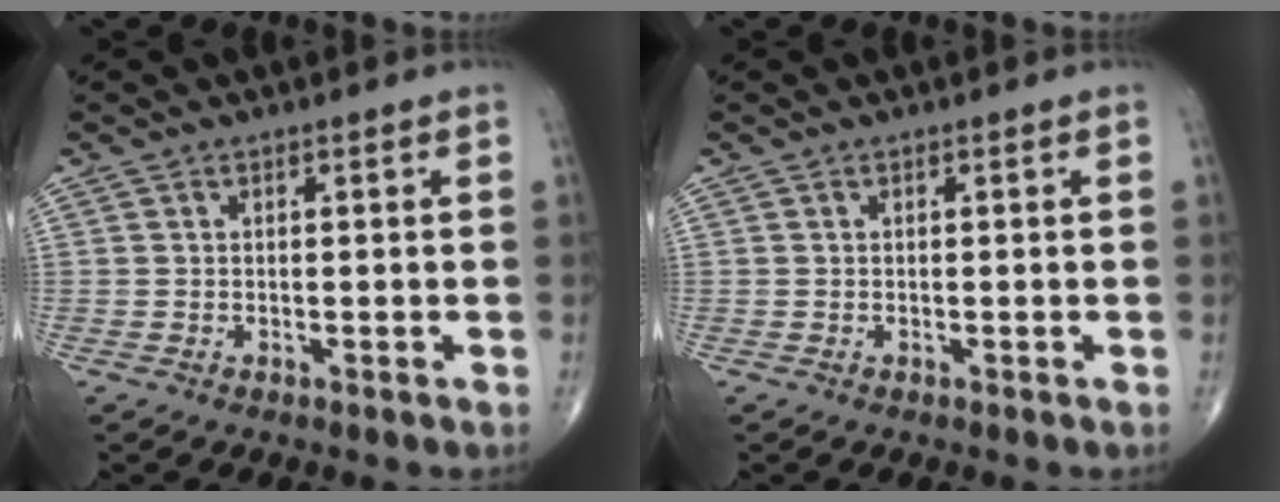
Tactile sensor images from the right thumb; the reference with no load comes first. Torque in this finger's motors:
{"motor_torque": [-0.01, 0.00, 0.03, -0.02, 0.01]}